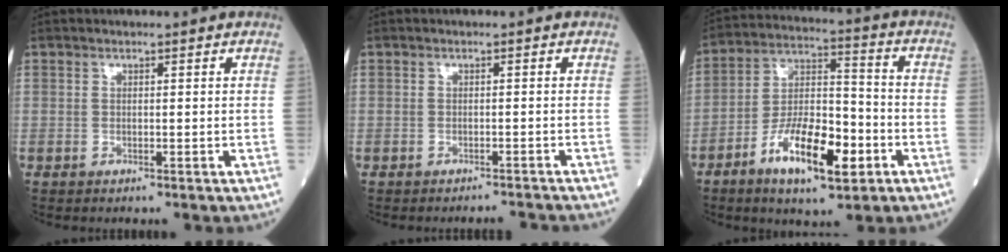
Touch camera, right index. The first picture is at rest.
{"total": 2.2, "force": [-2.2, -0.2, -0.1], "torque": [0.007, -0.006, -0.028]}
{"total": 13.4, "force": [-6.0, 4.3, 11.1], "torque": [-0.206, 0.004, -0.102]}